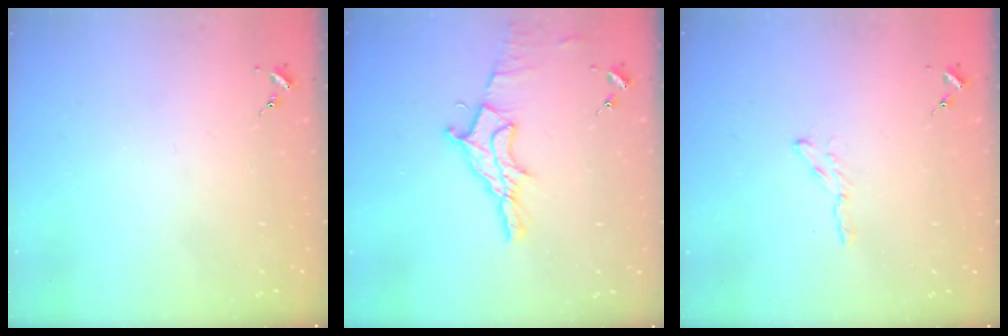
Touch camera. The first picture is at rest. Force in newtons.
{"total": 12.1, "press": 12.0, "slide": 1.0}
{"total": 2.4, "press": 2.4, "slide": 0.2}